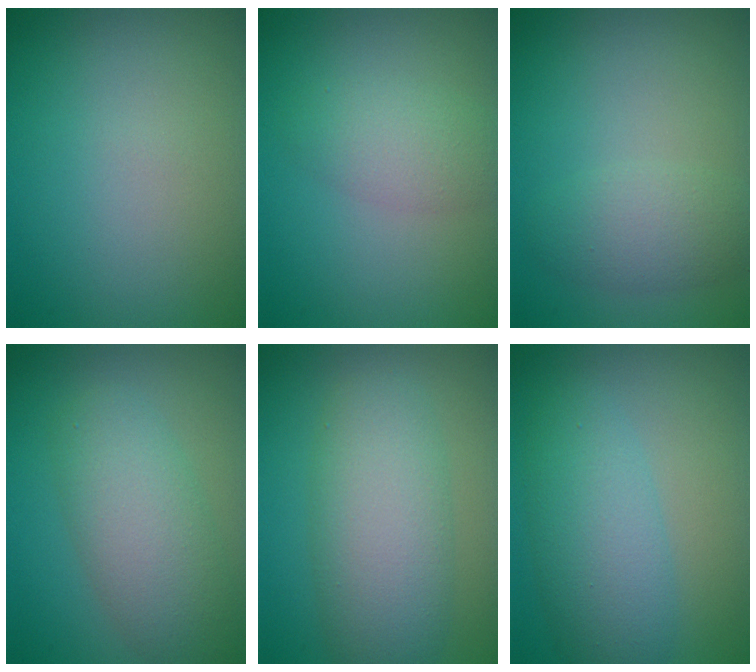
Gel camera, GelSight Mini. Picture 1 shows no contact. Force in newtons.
{"total": 2.7, "press": 2.7, "slide": 0.2}
{"total": 2.7, "press": 2.7, "slide": 0.1}
{"total": 5.5, "press": 5.5, "slide": 0.2}
{"total": 6.4, "press": 6.4, "slide": 0.5}
{"total": 5.1, "press": 5.1, "slide": 0.1}